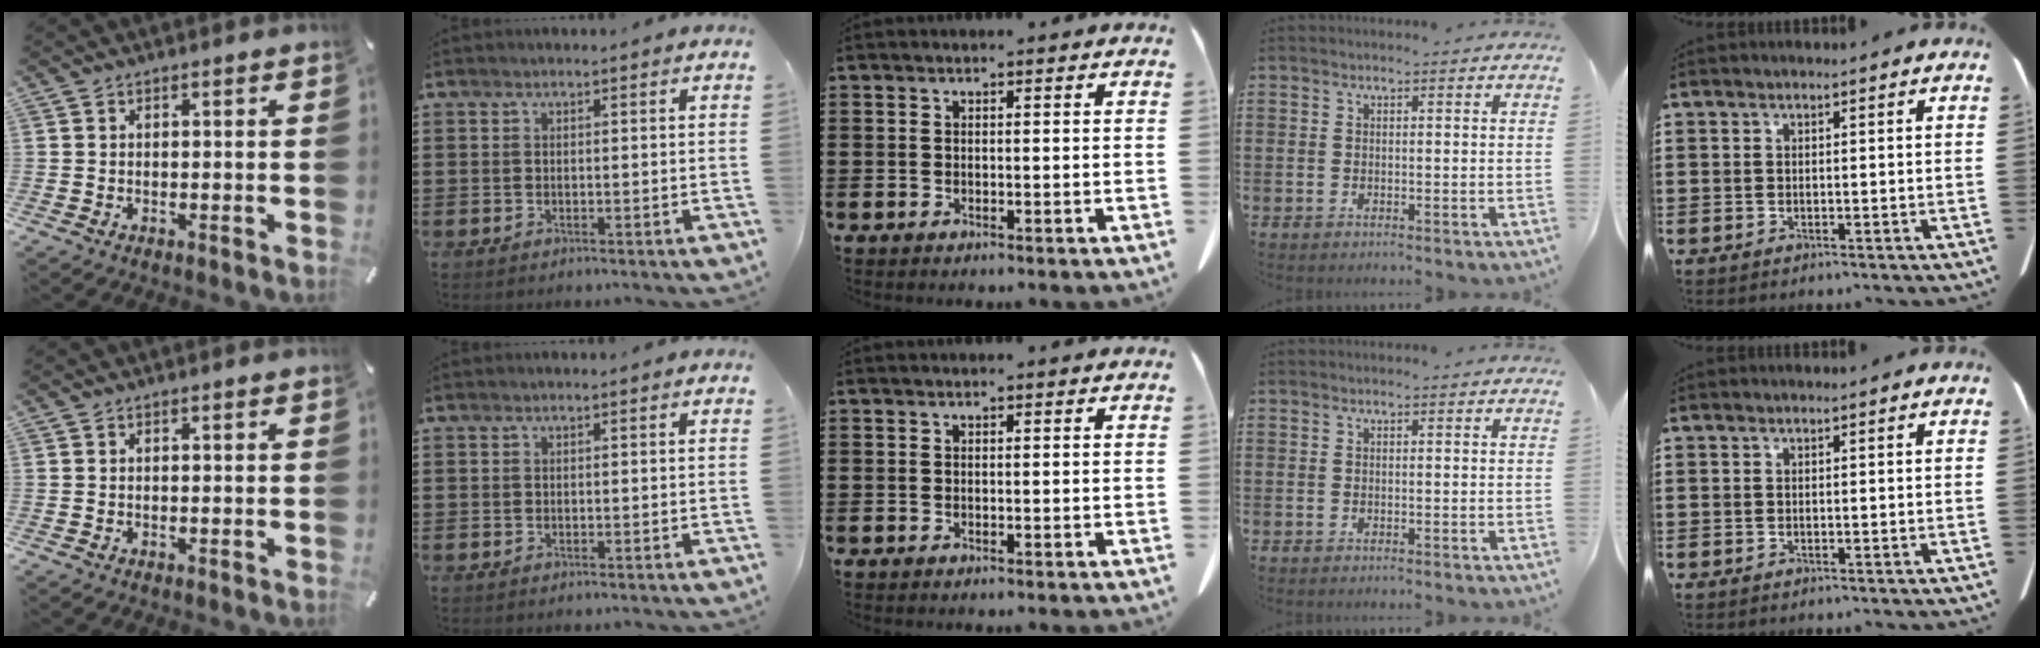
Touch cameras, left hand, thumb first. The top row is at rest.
{}